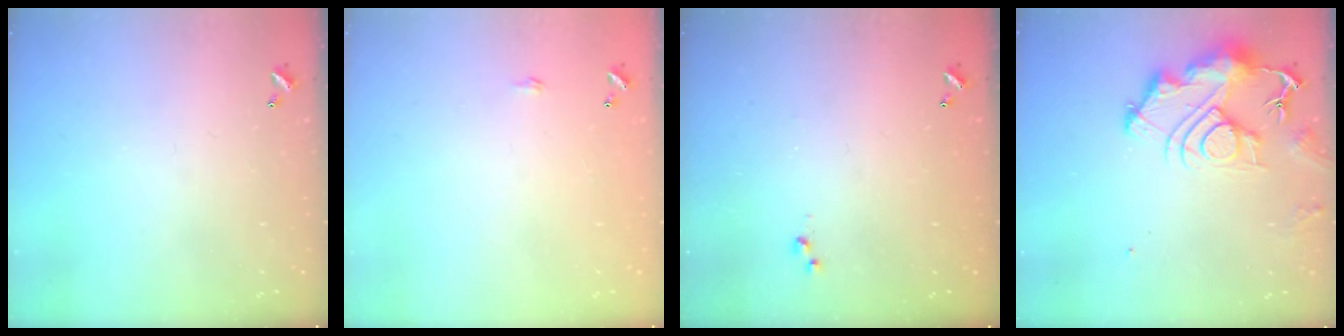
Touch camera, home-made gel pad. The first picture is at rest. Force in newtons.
{"total": 0.6, "press": 0.6, "slide": 0.2}
{"total": 3.0, "press": 3.0, "slide": 0.4}
{"total": 12.2, "press": 12.1, "slide": 1.4}